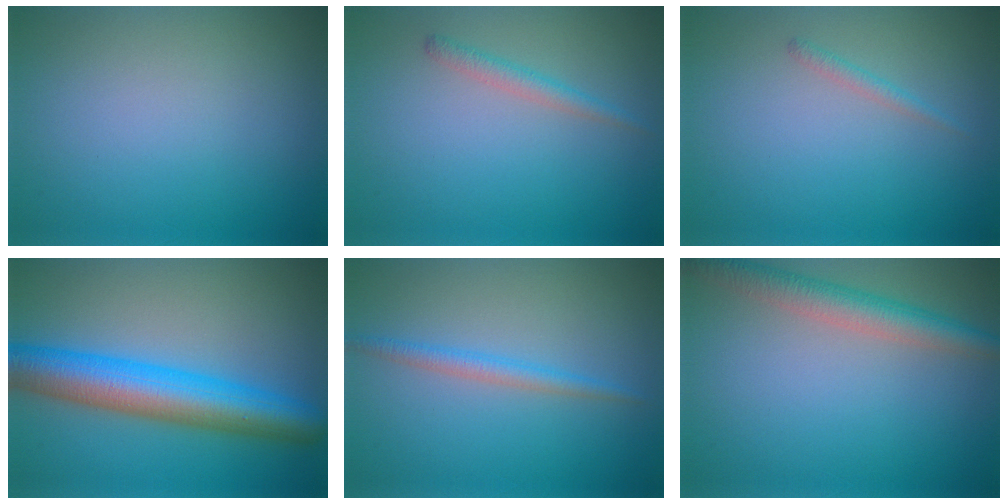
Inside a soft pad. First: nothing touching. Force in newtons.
{"total": 1.5, "press": 1.5, "slide": 0.1}
{"total": 0.9, "press": 0.9, "slide": 0.0}
{"total": 8.7, "press": 8.7, "slide": 0.2}
{"total": 1.9, "press": 1.9, "slide": 0.0}
{"total": 4.1, "press": 4.1, "slide": 0.1}